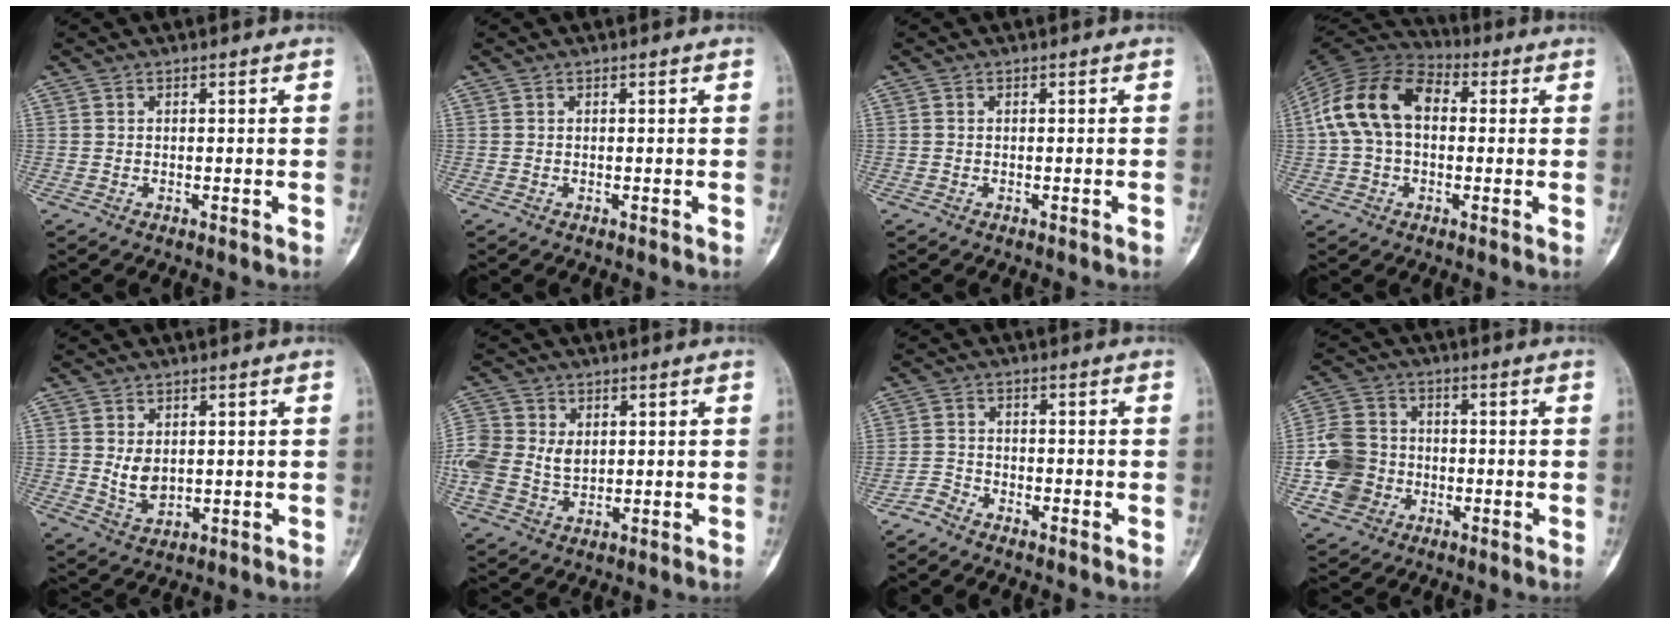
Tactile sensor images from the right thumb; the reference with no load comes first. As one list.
[{"total": 0.0}, {"total": 0.6, "force": [-0.4, 0.0, 0.5], "torque": [-0.010, -0.001, -0.005]}, {"total": 14.6, "force": [1.5, 9.9, 10.6], "torque": [-0.194, 0.039, 0.014]}, {"total": 4.6, "force": [0.7, 3.3, 3.2], "torque": [-0.040, -0.015, 0.024]}, {"total": 13.3, "force": [1.5, 10.7, 7.8], "torque": [-0.193, 0.009, 0.037]}, {"total": 2.7, "force": [-2.5, 0.9, 0.5], "torque": [-0.010, 0.007, -0.056]}, {"total": 9.3, "force": [-2.1, 7.7, 4.8], "torque": [-0.089, 0.013, -0.043]}]